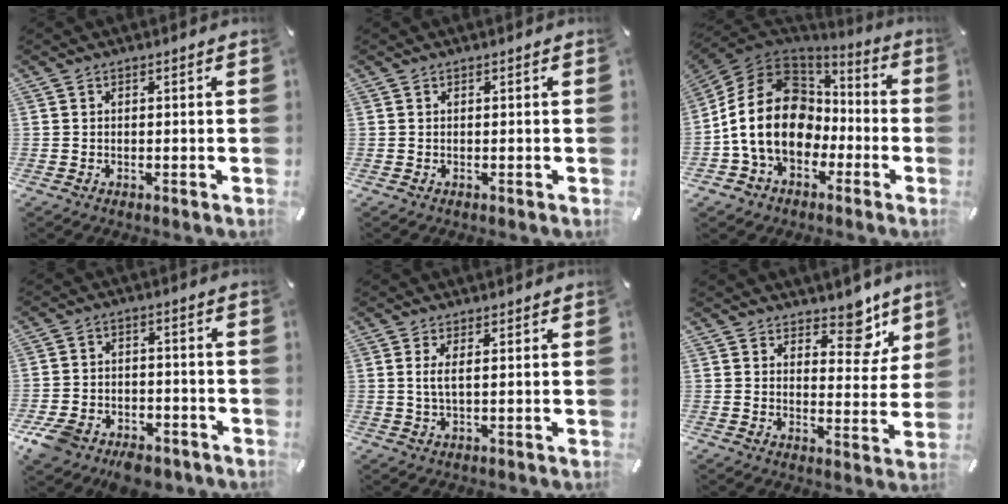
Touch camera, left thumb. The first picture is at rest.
{"total": 0.0}
{"total": 20.0, "force": [-2.4, 15.6, 12.3], "torque": [-0.245, 0.017, -0.040]}
{"total": 8.4, "force": [-5.7, 4.9, 3.7], "torque": [-0.070, 0.037, -0.104]}
{"total": 2.9, "force": [0.7, 0.6, 2.7], "torque": [-0.057, -0.001, 0.012]}
{"total": 9.8, "force": [7.1, 5.1, 4.5], "torque": [-0.025, -0.058, 0.116]}